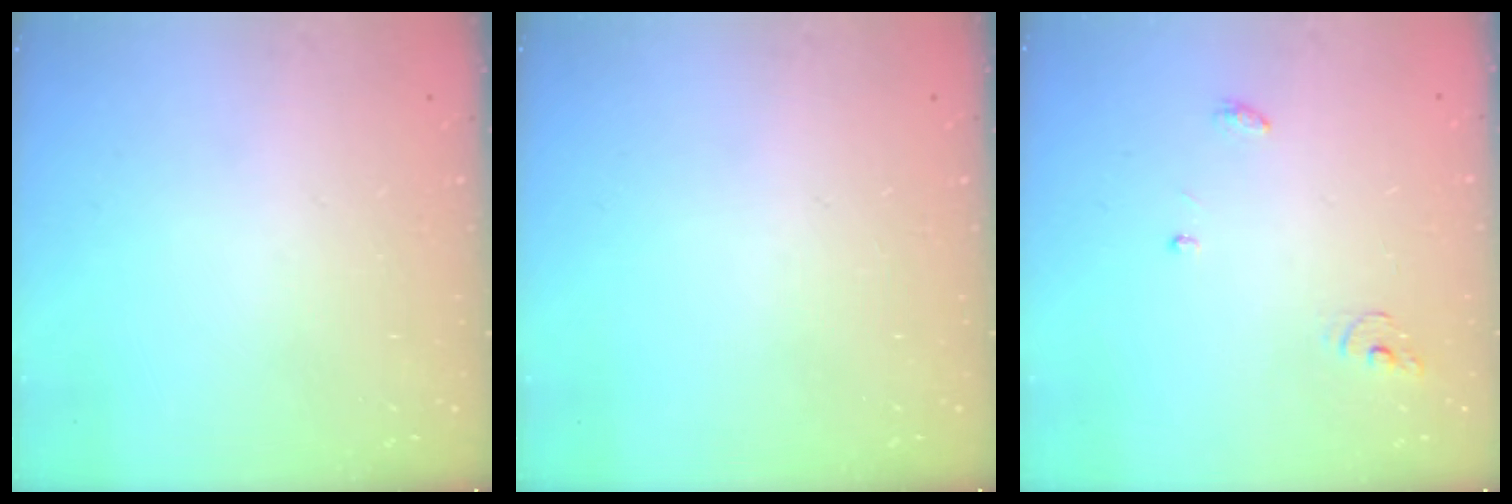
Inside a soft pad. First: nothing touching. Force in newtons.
{"total": 0.0}
{"total": 3.9, "press": 3.9, "slide": 0.2}